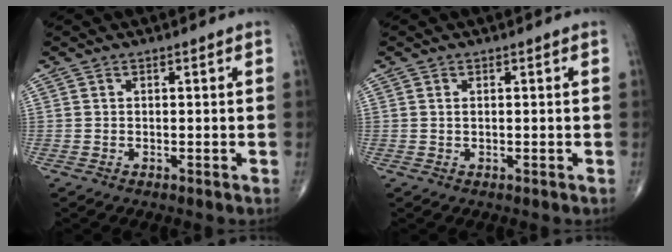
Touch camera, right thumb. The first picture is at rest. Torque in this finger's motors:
{"motor_torque": [-0.24, 0.00, 0.02, 0.07, -0.01]}